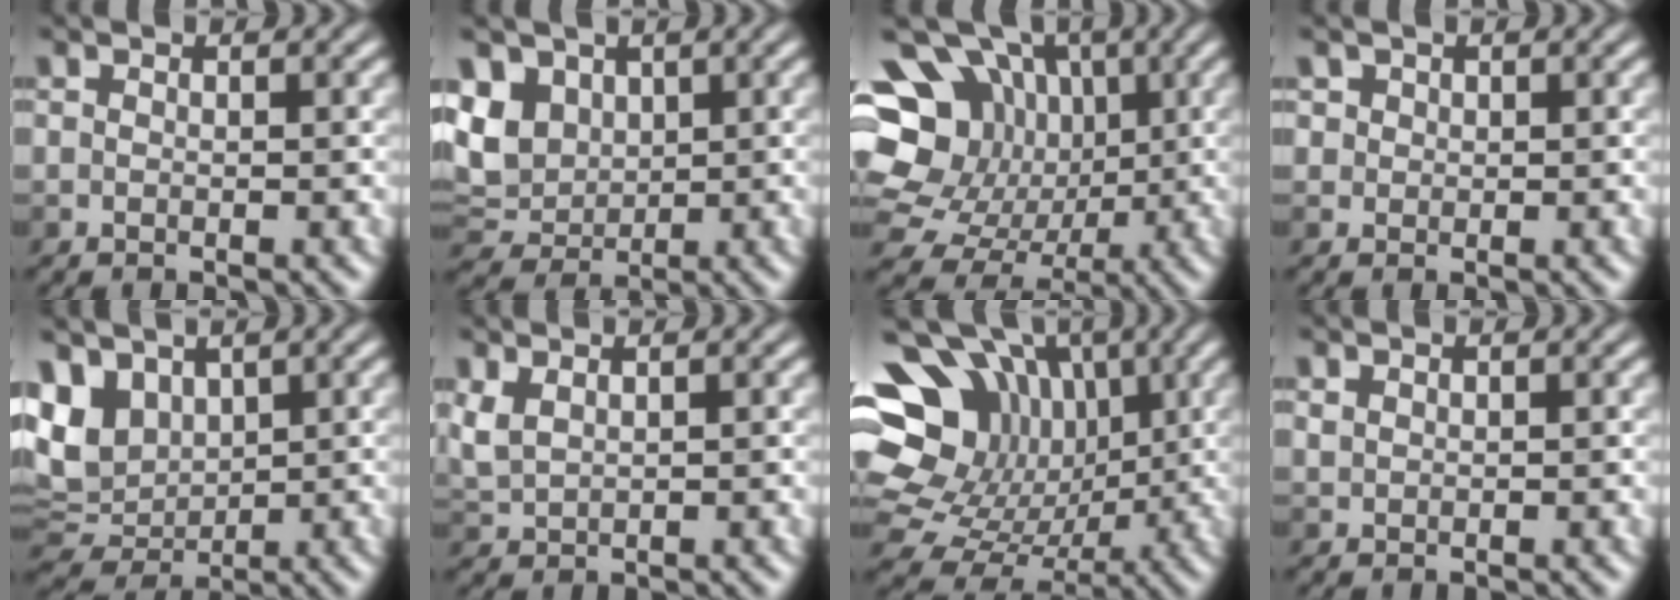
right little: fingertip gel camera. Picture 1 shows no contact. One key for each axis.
{"total": 5.5, "fx": 1.4, "fy": 4.3, "fz": 3.2, "tx": -0.096, "ty": 0.000, "tz": 0.022}
{"total": 12.9, "fx": 2.5, "fy": 10.1, "fz": 7.6, "tx": -0.159, "ty": 0.027, "tz": 0.043}
{"total": 0.9, "fx": 0.3, "fy": 0.8, "fz": -0.1, "tx": -0.004, "ty": -0.006, "tz": 0.000}
{"total": 7.0, "fx": 2.6, "fy": 4.8, "fz": 4.3, "tx": -0.116, "ty": -0.002, "tz": 0.051}
{"total": 2.8, "fx": 1.1, "fy": 1.6, "fz": 2.0, "tx": -0.058, "ty": -0.001, "tz": 0.025}
{"total": 12.7, "fx": 2.3, "fy": 9.7, "fz": 7.9, "tx": -0.162, "ty": 0.021, "tz": 0.054}
{"total": 0.9, "fx": 0.6, "fy": 0.5, "fz": 0.3, "tx": -0.013, "ty": 0.000, "tz": 0.014}